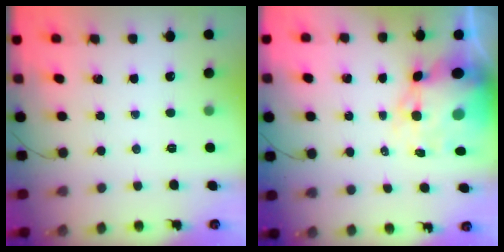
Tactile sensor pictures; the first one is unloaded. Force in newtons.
{"total": 12.2, "press": 11.8, "slide": 3.1}